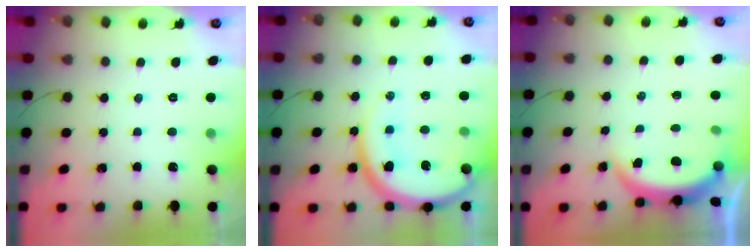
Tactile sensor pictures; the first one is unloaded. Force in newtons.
{"total": 16.9, "press": 16.8, "slide": 1.8}
{"total": 4.0, "press": 4.0, "slide": 0.4}